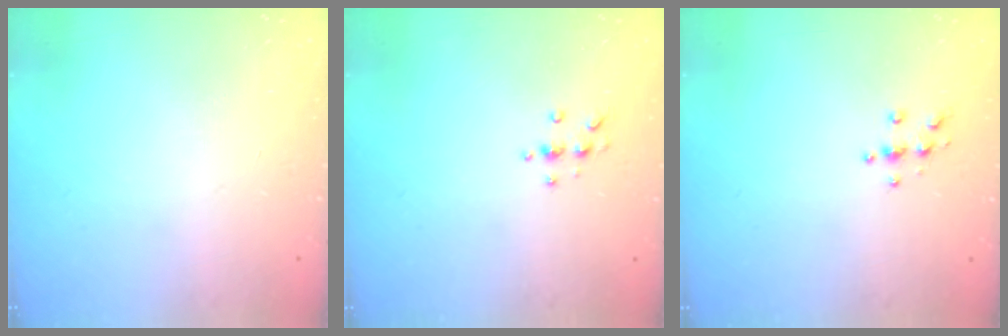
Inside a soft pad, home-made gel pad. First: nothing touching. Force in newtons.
{"total": 4.6, "press": 4.6, "slide": 0.6}
{"total": 3.6, "press": 3.6, "slide": 0.4}